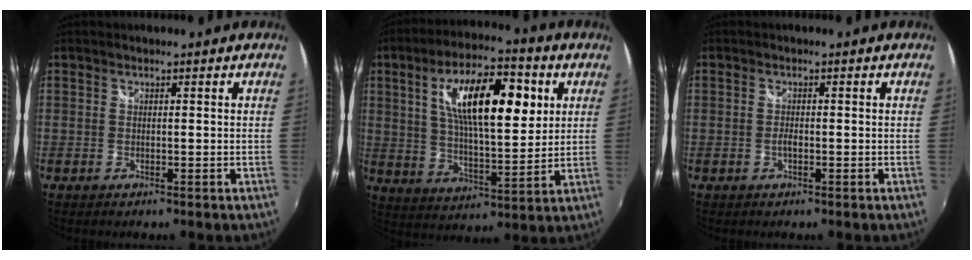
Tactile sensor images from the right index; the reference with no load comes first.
{"total": 18.2, "force": [5.6, 6.6, 16.1], "torque": [-0.271, 0.021, 0.093]}
{"total": 1.2, "force": [-0.5, 0.4, 1.0], "torque": [-0.021, 0.000, -0.010]}